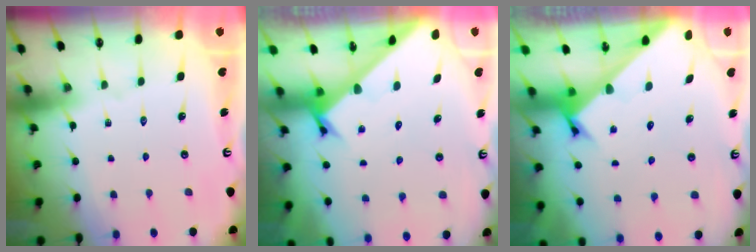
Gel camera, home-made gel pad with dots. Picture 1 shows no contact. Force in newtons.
{"total": 2.3, "press": 2.3, "slide": 0.2}
{"total": 2.7, "press": 2.7, "slide": 0.3}